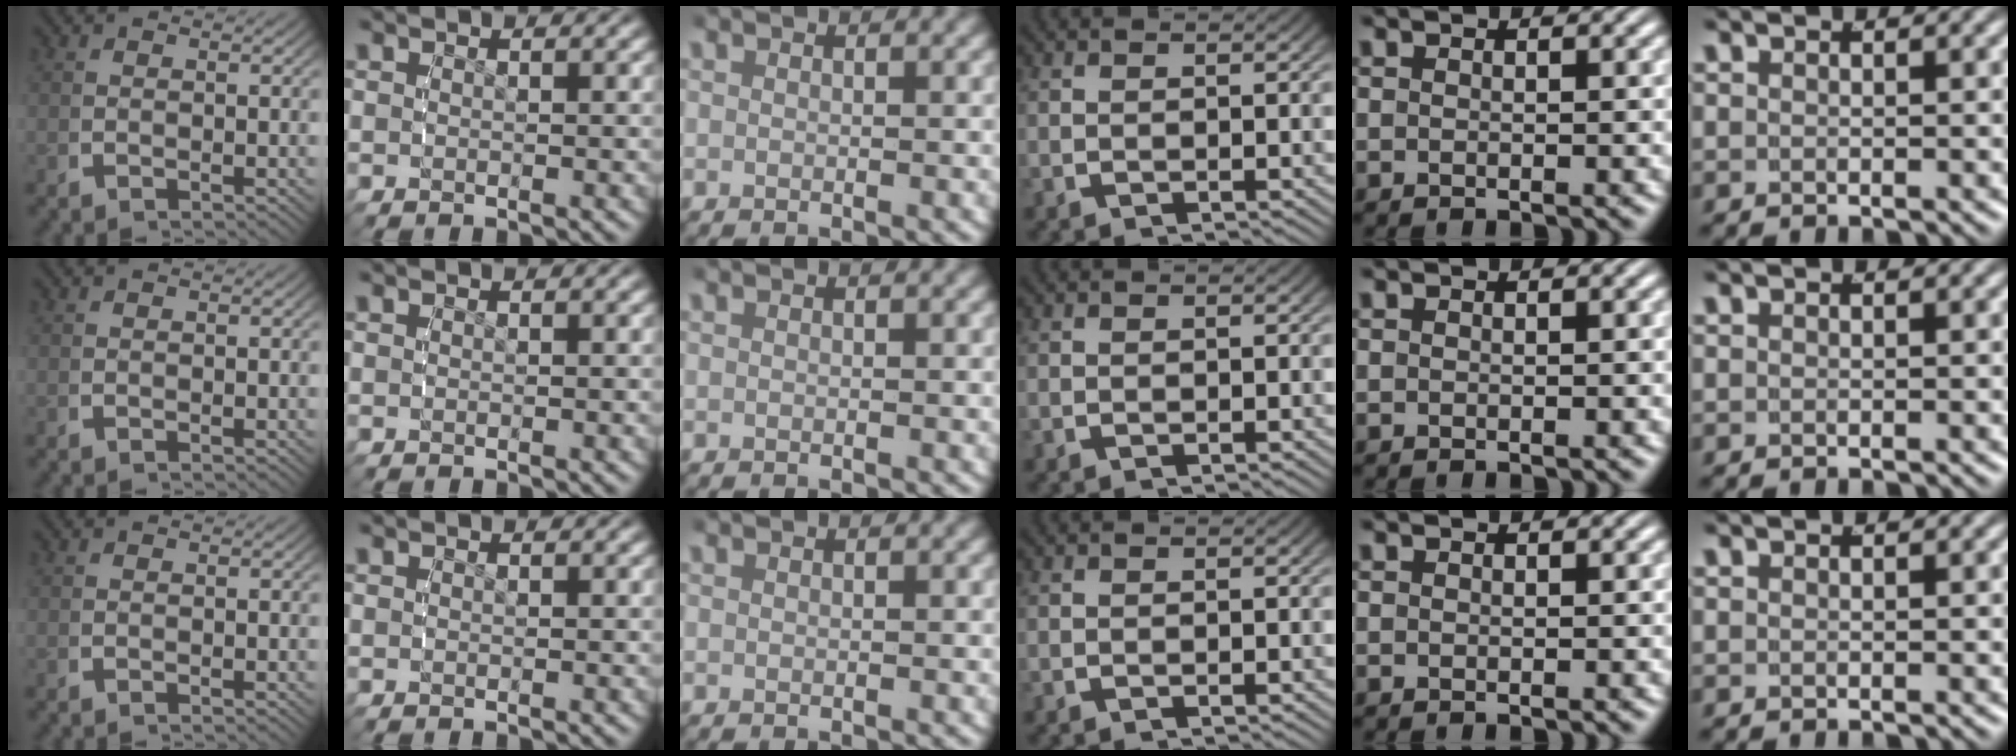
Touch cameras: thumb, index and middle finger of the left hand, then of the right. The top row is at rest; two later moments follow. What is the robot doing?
{"motion": "reach", "object": "plastic wrap"}